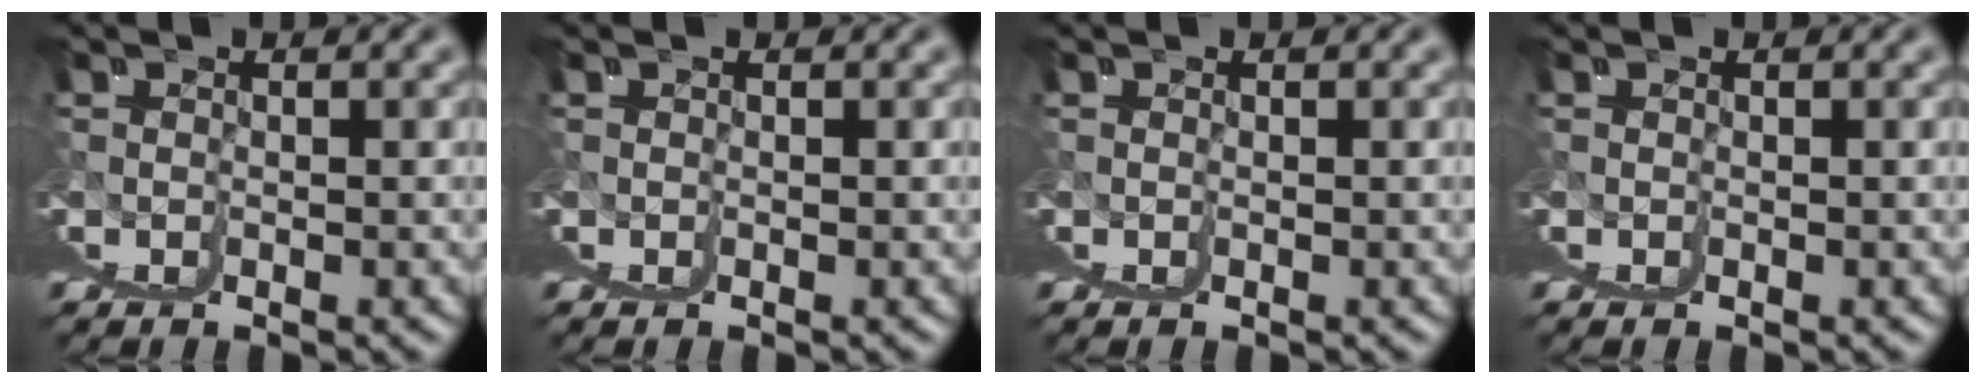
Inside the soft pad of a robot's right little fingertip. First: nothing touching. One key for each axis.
{"total": 0.0}
{"total": 0.0}
{"total": 0.0}